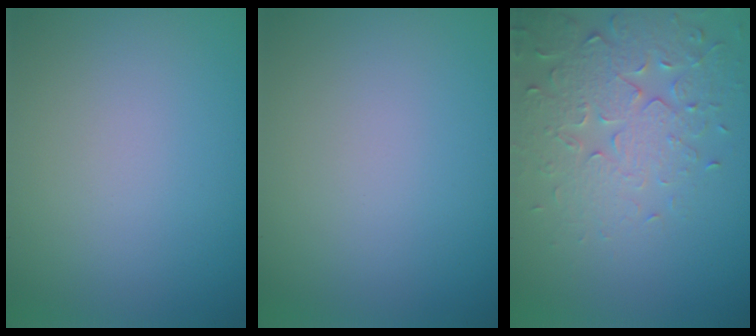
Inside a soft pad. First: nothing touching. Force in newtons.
{"total": 0.0}
{"total": 4.5, "press": 4.5, "slide": 0.4}